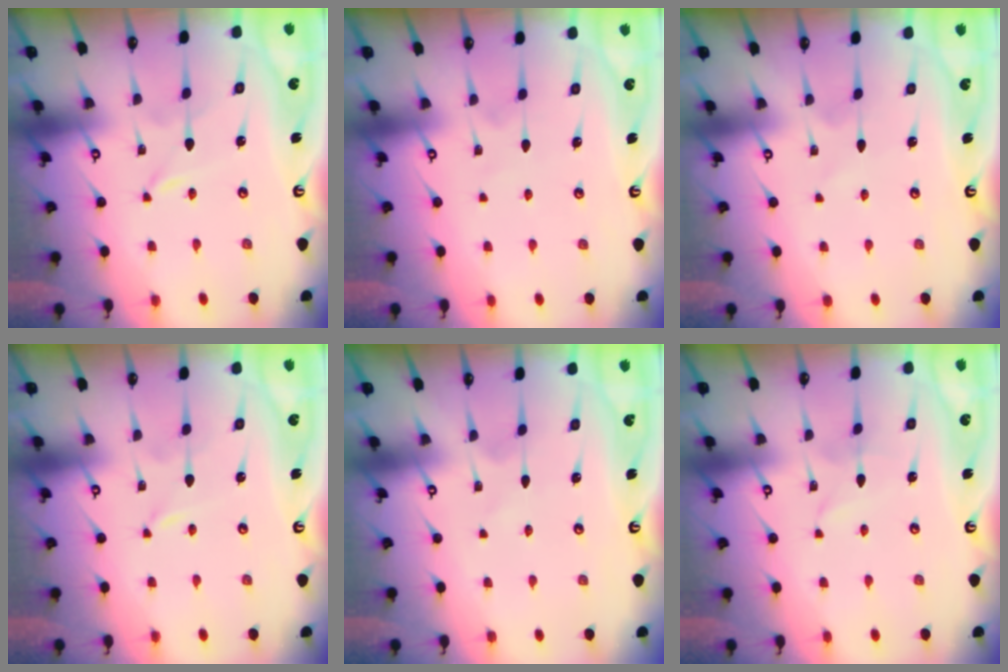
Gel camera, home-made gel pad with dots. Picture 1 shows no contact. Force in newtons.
{"total": 2.9, "press": 2.9, "slide": 0.3}
{"total": 2.3, "press": 2.2, "slide": 0.3}
{"total": 0.0}
{"total": 1.0, "press": 1.0, "slide": 0.1}
{"total": 1.4, "press": 1.4, "slide": 0.0}